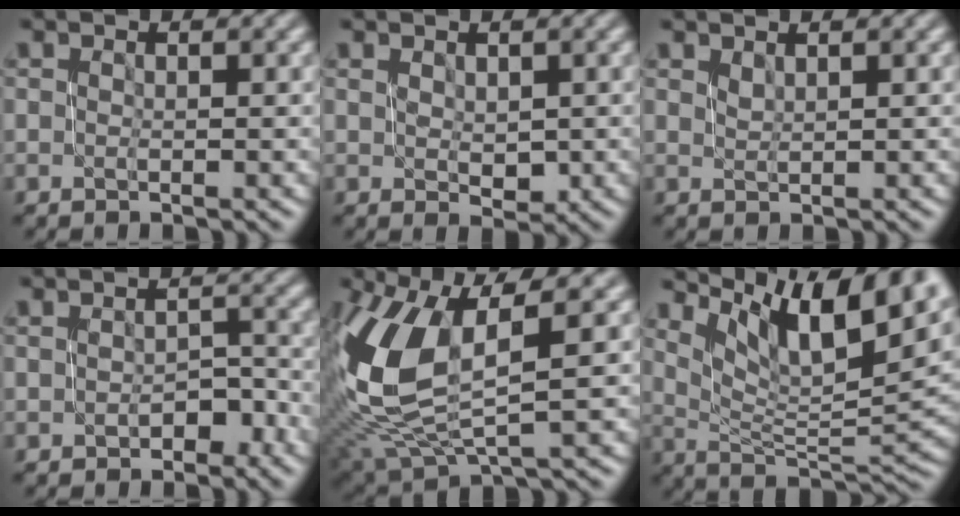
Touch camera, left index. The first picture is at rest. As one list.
[{"total": 1.0, "force": [0.5, 0.5, 0.7], "torque": [-0.012, -0.001, 0.015]}, {"total": 0.9, "force": [0.9, 0.1, 0.0], "torque": [0.004, 0.002, 0.015]}, {"total": 1.4, "force": [-0.9, 0.7, 0.9], "torque": [-0.010, 0.004, -0.010]}, {"total": 11.0, "force": [1.9, 5.1, 9.5], "torque": [-0.228, -0.012, 0.044]}, {"total": 11.8, "force": [7.7, 3.3, 8.4], "torque": [-0.143, 0.014, 0.145]}]